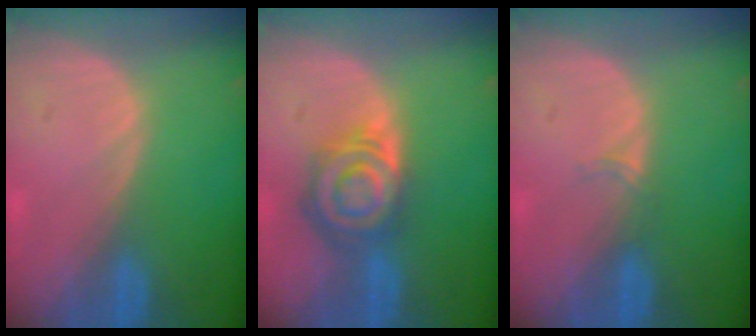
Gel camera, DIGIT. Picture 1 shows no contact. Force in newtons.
{"total": 8.1, "press": 7.1, "slide": 4.0}
{"total": 1.3, "press": 1.0, "slide": 0.9}